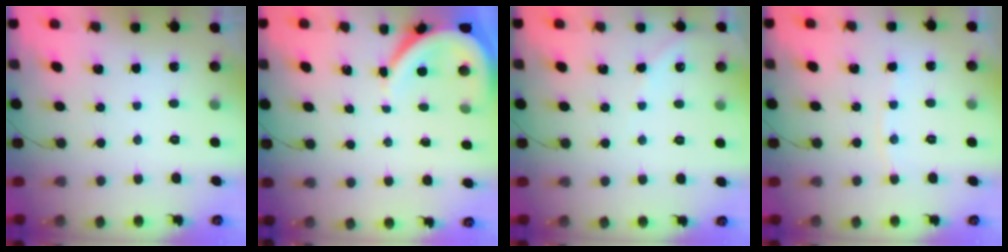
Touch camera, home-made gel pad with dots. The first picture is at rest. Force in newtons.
{"total": 6.2, "press": 6.2, "slide": 0.9}
{"total": 2.2, "press": 2.2, "slide": 0.4}
{"total": 2.9, "press": 2.8, "slide": 0.4}